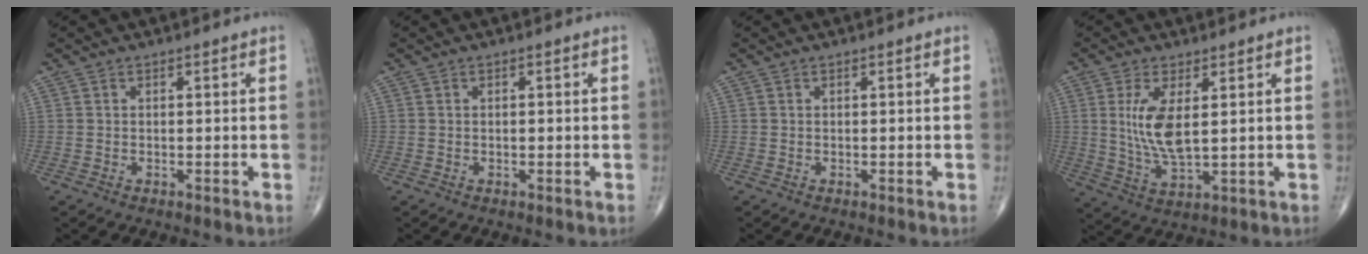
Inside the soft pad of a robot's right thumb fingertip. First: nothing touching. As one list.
[{"total": 0.5, "force": [0.0, 0.2, 0.5], "torque": [-0.010, 0.000, 0.001]}, {"total": 0.0}, {"total": 8.8, "force": [1.8, 3.3, 8.0], "torque": [-0.167, -0.021, 0.044]}]